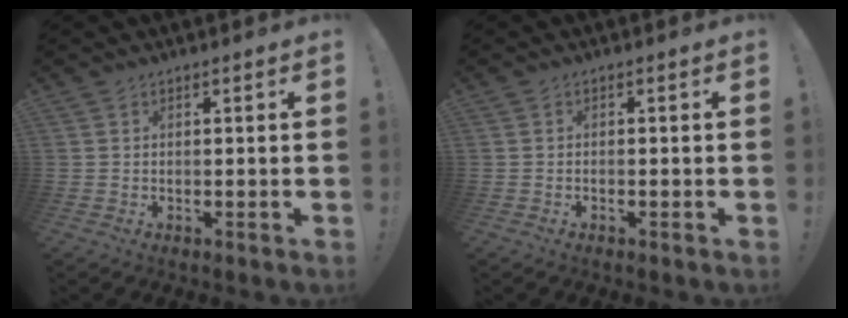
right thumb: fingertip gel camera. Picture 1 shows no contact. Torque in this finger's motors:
{"motor_torque": [-0.23, -0.05, -0.09, 0.15, 0.01]}